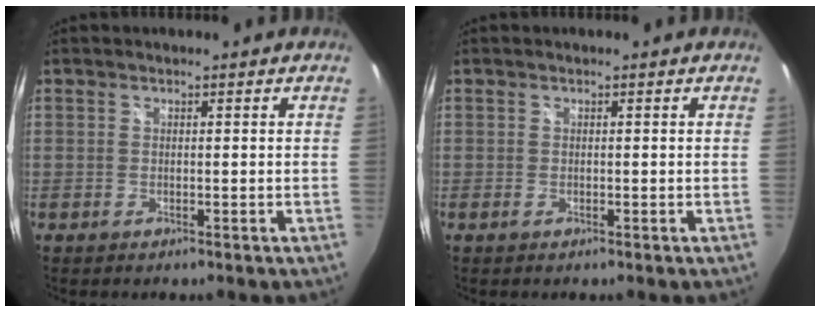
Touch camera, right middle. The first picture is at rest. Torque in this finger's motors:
{"motor_torque": [0.35, 0.36, 0.03, 0.01]}